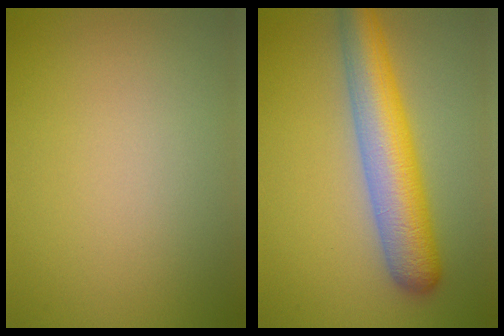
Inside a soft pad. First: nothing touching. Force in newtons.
{"total": 7.5, "press": 7.5, "slide": 0.3}